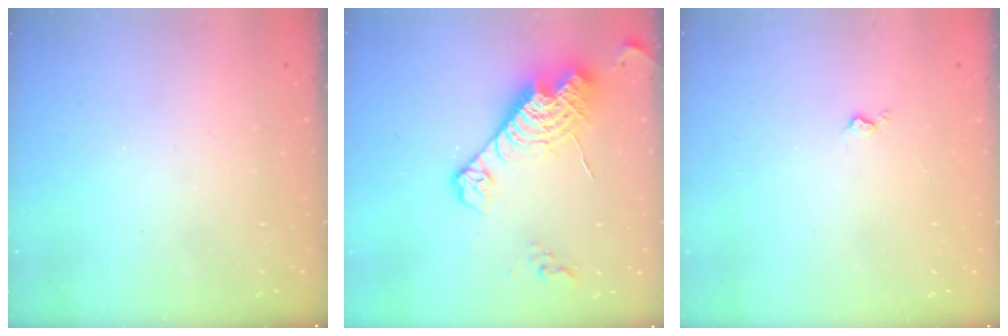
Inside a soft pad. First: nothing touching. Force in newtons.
{"total": 16.9, "press": 16.8, "slide": 1.4}
{"total": 2.9, "press": 2.9, "slide": 0.5}